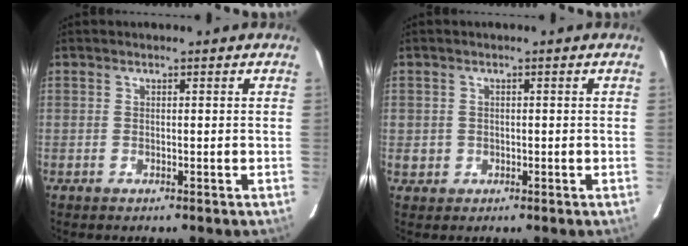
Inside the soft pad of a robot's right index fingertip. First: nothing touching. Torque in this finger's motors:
{"motor_torque": [0.09, -0.04, -0.02, 0.00]}